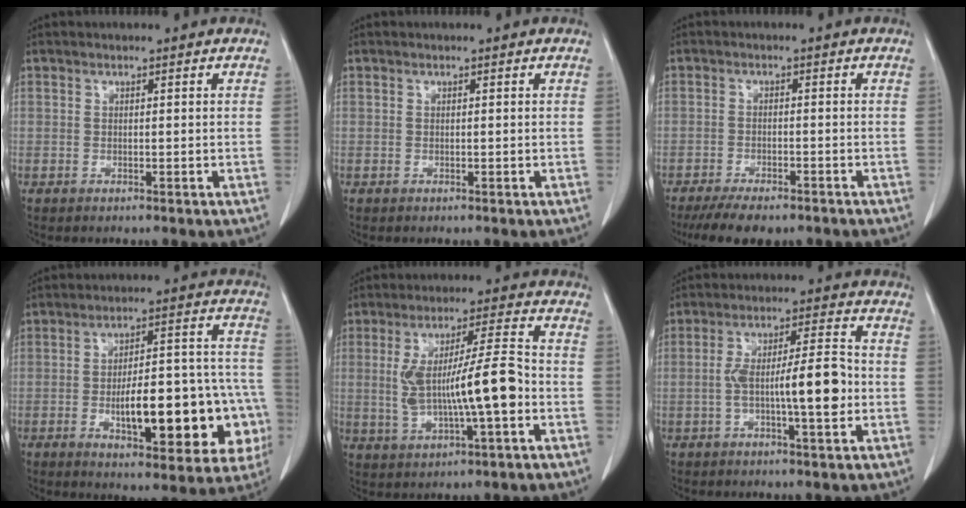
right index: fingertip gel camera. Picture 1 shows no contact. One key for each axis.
{"total": 0.0}
{"total": 7.8, "fx": -6.1, "fy": 2.7, "fz": 4.0, "tx": -0.055, "ty": -0.008, "tz": -0.091}
{"total": 20.7, "fx": -5.5, "fy": 6.4, "fz": 18.9, "tx": -0.191, "ty": 0.040, "tz": -0.056}
{"total": 11.9, "fx": -1.3, "fy": 1.6, "fz": 11.7, "tx": -0.218, "ty": 0.014, "tz": -0.016}
{"total": 10.0, "fx": -1.8, "fy": 1.4, "fz": 9.7, "tx": -0.166, "ty": 0.017, "tz": -0.029}